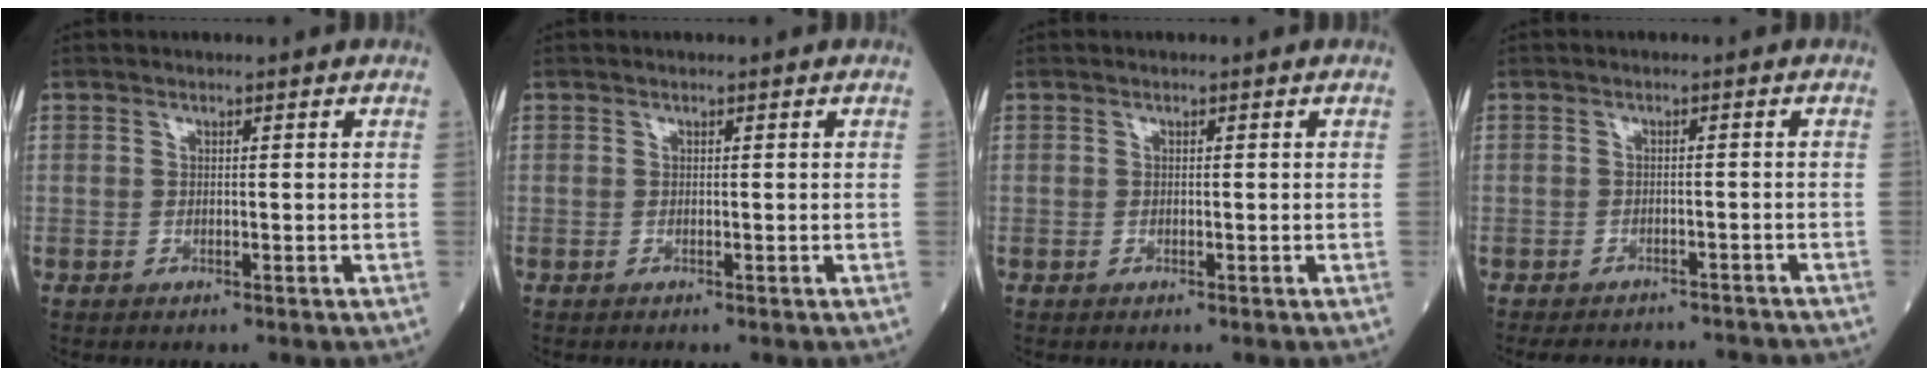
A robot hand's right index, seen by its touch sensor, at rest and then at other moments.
{"total": 0.0}
{"total": 0.0}
{"total": 9.8, "force": [-9.2, 2.8, 2.1], "torque": [-0.034, 0.008, -0.103]}